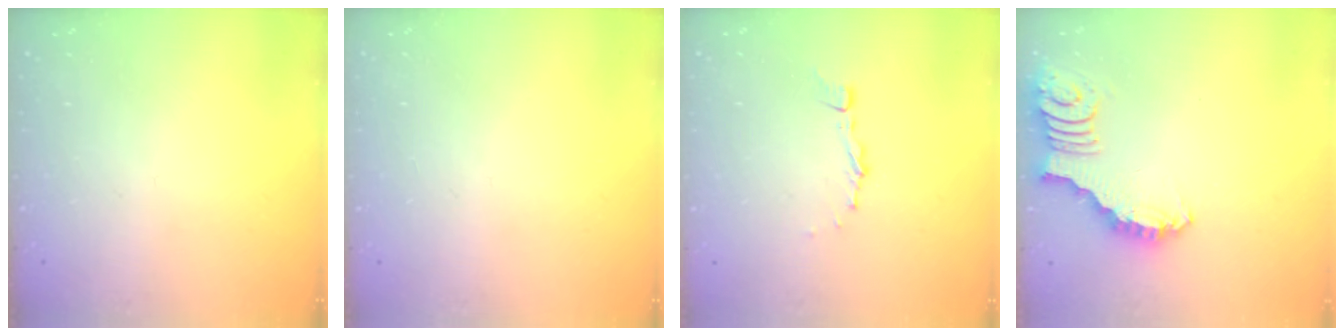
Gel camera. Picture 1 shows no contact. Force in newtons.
{"total": 0.0}
{"total": 3.3, "press": 3.3, "slide": 0.4}
{"total": 2.7, "press": 2.7, "slide": 0.5}